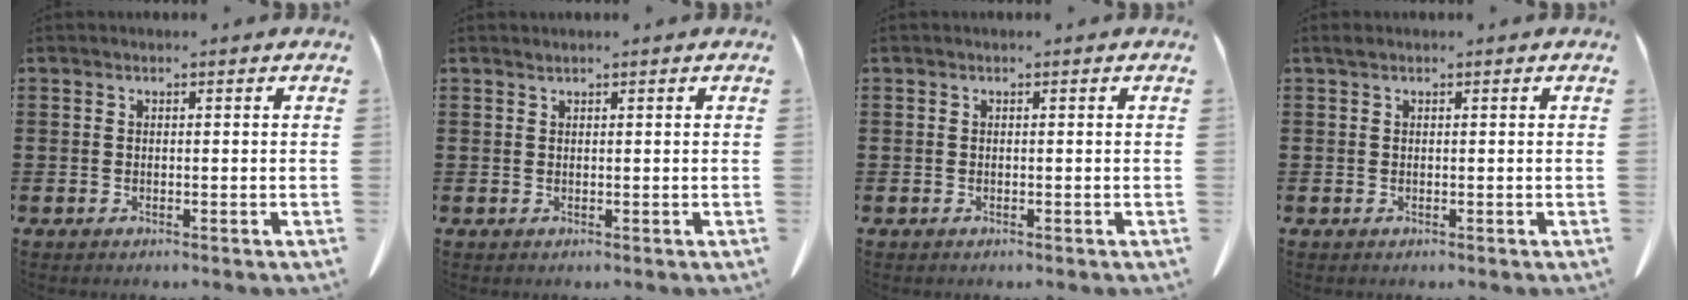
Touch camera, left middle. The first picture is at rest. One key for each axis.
{"total": 0.5, "fx": 0.5, "fy": -0.1, "fz": 0.1, "tx": -0.005, "ty": -0.004, "tz": 0.011}
{"total": 0.0}
{"total": 0.5, "fx": 0.4, "fy": 0.3, "fz": 0.2, "tx": -0.007, "ty": 0.001, "tz": 0.008}